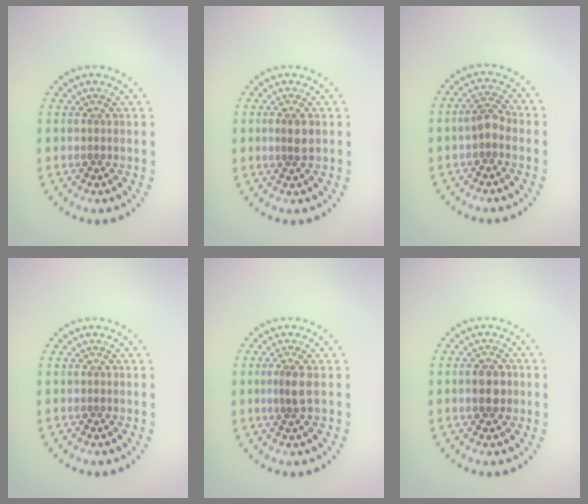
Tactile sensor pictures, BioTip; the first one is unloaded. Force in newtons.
{"total": 1.6, "press": 1.5, "slide": 0.7}
{"total": 2.0, "press": 2.0, "slide": 0.6}
{"total": 0.0}
{"total": 1.5, "press": 1.1, "slide": 1.1}
{"total": 2.4, "press": 2.4, "slide": 0.1}